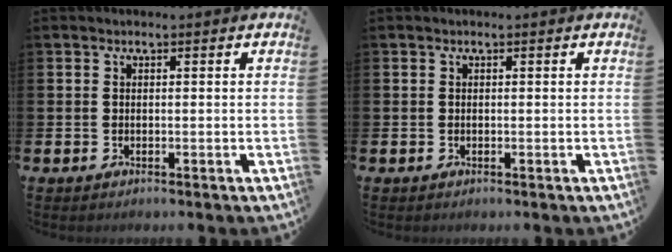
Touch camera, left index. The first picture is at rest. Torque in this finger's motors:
{"motor_torque": [-0.36, -0.02, -0.06, -0.01]}